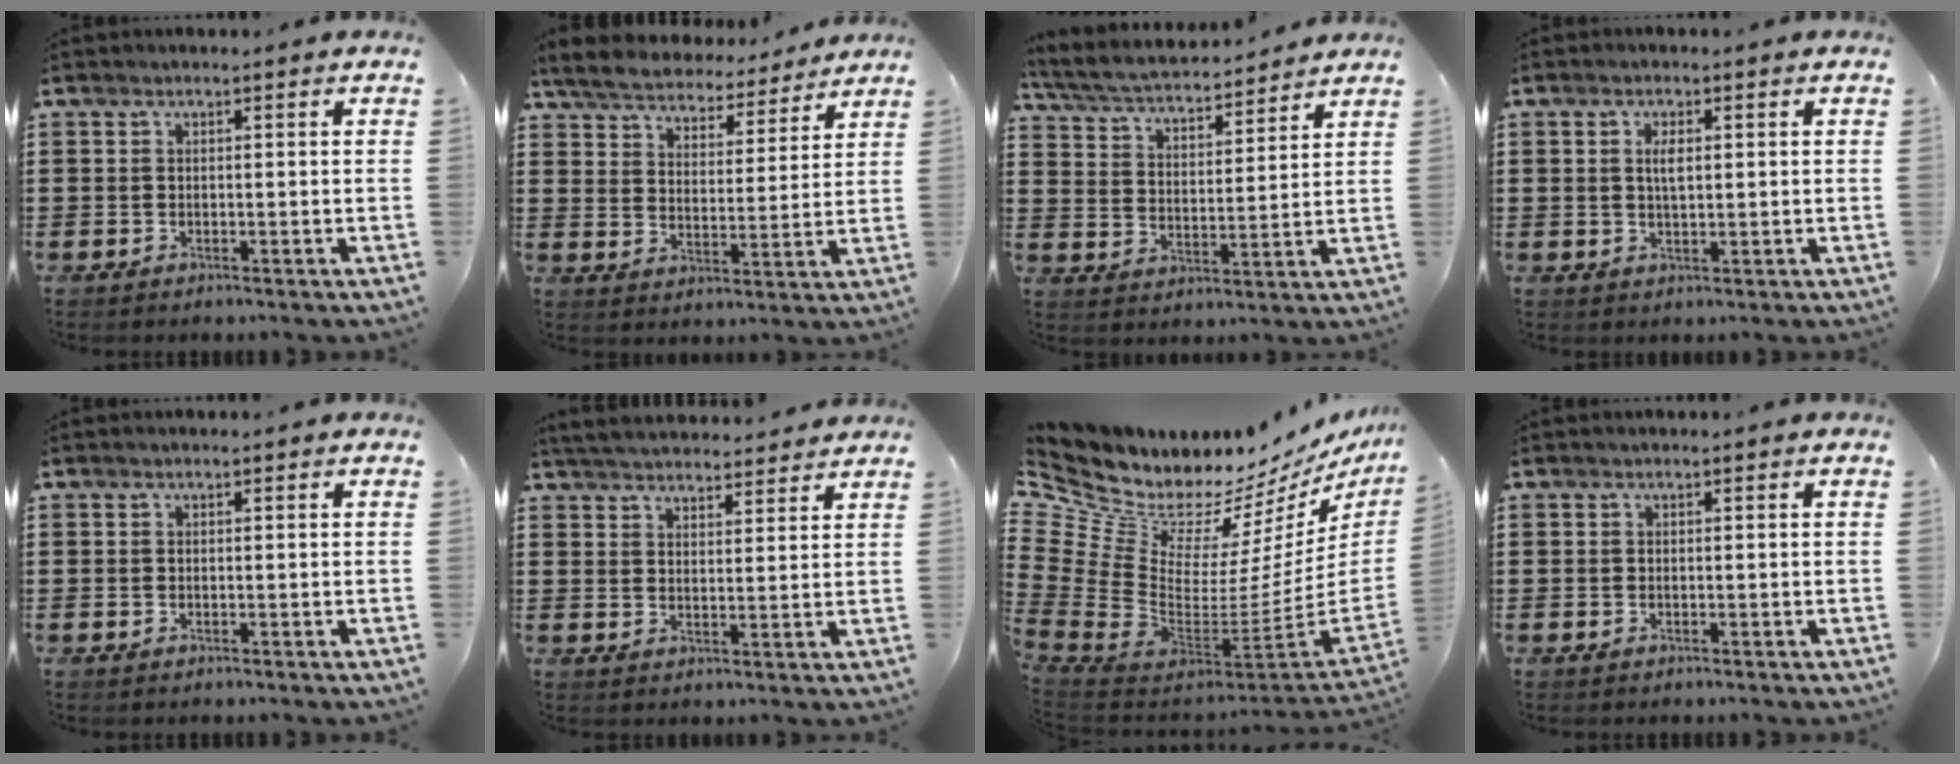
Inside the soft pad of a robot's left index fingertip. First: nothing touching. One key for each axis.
{"total": 5.6, "fx": 5.6, "fy": 0.5, "fz": 0.8, "tx": -0.044, "ty": -0.037, "tz": 0.094}
{"total": 4.2, "fx": 4.0, "fy": 0.4, "fz": 1.3, "tx": -0.048, "ty": -0.029, "tz": 0.062}
{"total": 2.6, "fx": 0.6, "fy": 0.9, "fz": 2.3, "tx": -0.049, "ty": 0.004, "tz": 0.010}
{"total": 0.0}
{"total": 4.4, "fx": 4.3, "fy": 0.4, "fz": 0.7, "tx": -0.027, "ty": -0.017, "tz": 0.078}
{"total": 8.5, "fx": 6.9, "fy": 4.2, "fz": 2.3, "tx": -0.095, "ty": -0.085, "tz": 0.126}
{"total": 0.0}